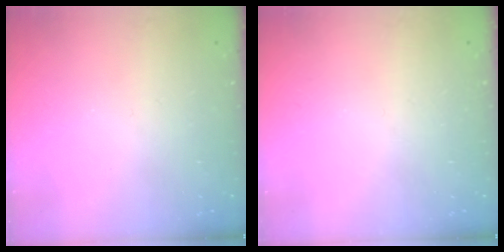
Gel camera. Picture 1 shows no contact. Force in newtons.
{"total": 0.0}